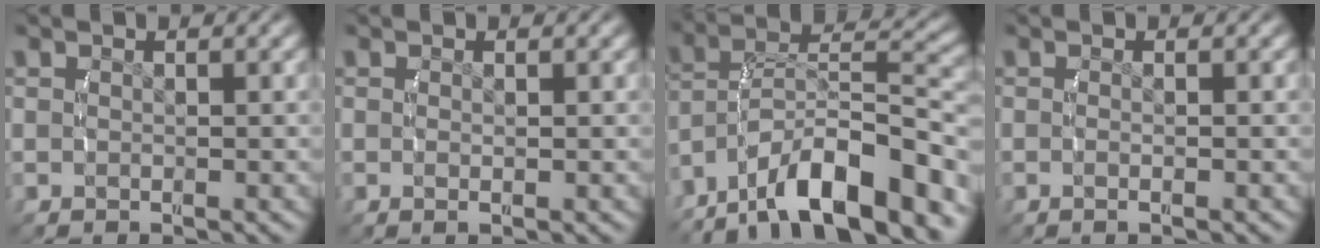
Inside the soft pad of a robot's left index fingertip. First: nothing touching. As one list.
[{"total": 0.6, "force": [-0.2, -0.1, 0.6], "torque": [-0.017, -0.008, 0.001]}, {"total": 10.4, "force": [-5.0, 5.7, 7.2], "torque": [-0.123, -0.016, -0.068]}, {"total": 1.1, "force": [-0.7, -0.3, 0.8], "torque": [-0.021, -0.006, -0.010]}]